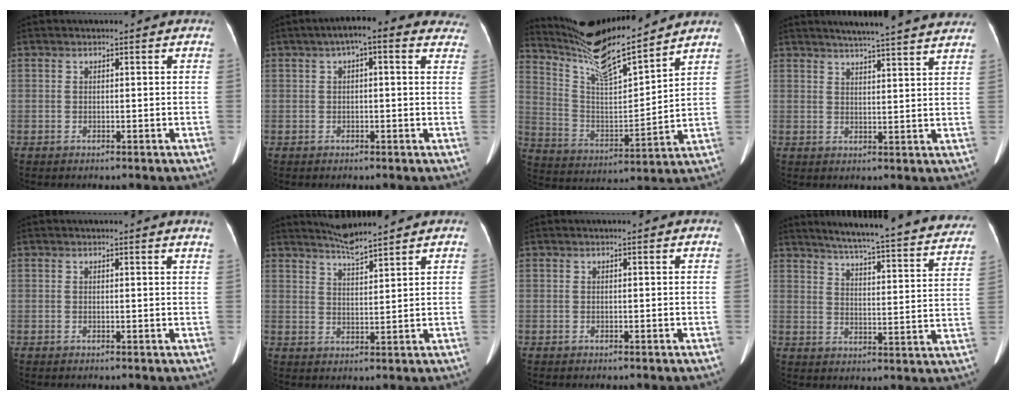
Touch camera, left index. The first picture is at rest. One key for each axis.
{"total": 9.2, "fx": 6.1, "fy": 2.6, "fz": 6.3, "tx": -0.074, "ty": 0.033, "tz": 0.063}
{"total": 14.3, "fx": 13.1, "fy": 0.1, "fz": 5.8, "tx": -0.120, "ty": -0.005, "tz": 0.246}
{"total": 16.3, "fx": 14.9, "fy": 0.4, "fz": 6.7, "tx": -0.098, "ty": -0.004, "tz": 0.183}
{"total": 1.8, "fx": 1.6, "fy": -0.4, "fz": 0.6, "tx": -0.020, "ty": -0.008, "tz": 0.010}
{"total": 4.5, "fx": 4.3, "fy": -0.4, "fz": 1.1, "tx": -0.028, "ty": 0.001, "tz": 0.083}
{"total": 0.0}
{"total": 28.0, "fx": 25.2, "fy": 2.5, "fz": 11.8, "tx": -0.167, "ty": -0.066, "tz": 0.304}